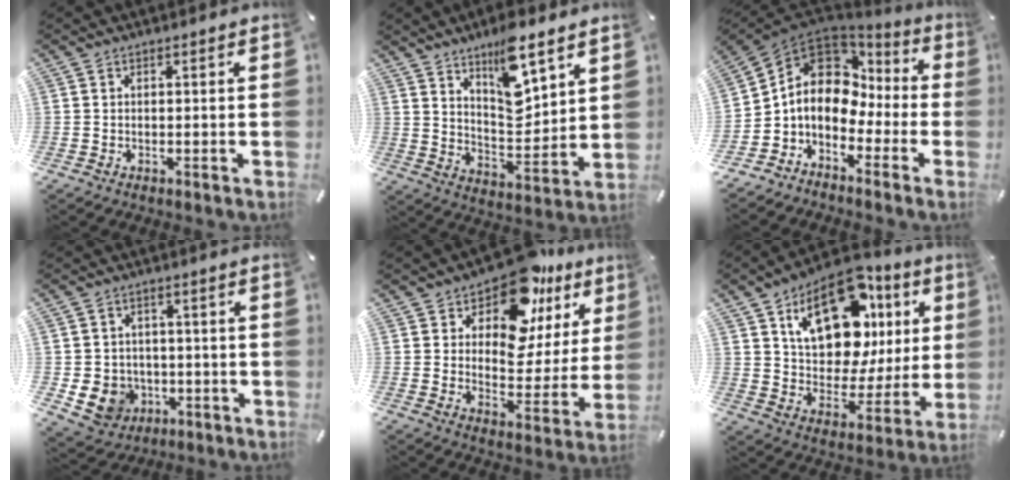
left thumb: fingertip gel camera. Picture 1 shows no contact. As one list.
[{"total": 12.5, "force": [9.2, 4.7, 7.0], "torque": [-0.100, -0.064, 0.160]}, {"total": 9.7, "force": [0.8, 8.2, 5.1], "torque": [-0.111, -0.014, 0.012]}, {"total": 7.9, "force": [-1.7, 7.4, 2.2], "torque": [-0.057, 0.003, -0.029]}, {"total": 15.2, "force": [10.3, 8.2, 7.6], "torque": [-0.125, -0.077, 0.179]}, {"total": 20.7, "force": [10.3, 12.7, 12.7], "torque": [-0.186, -0.059, 0.181]}]